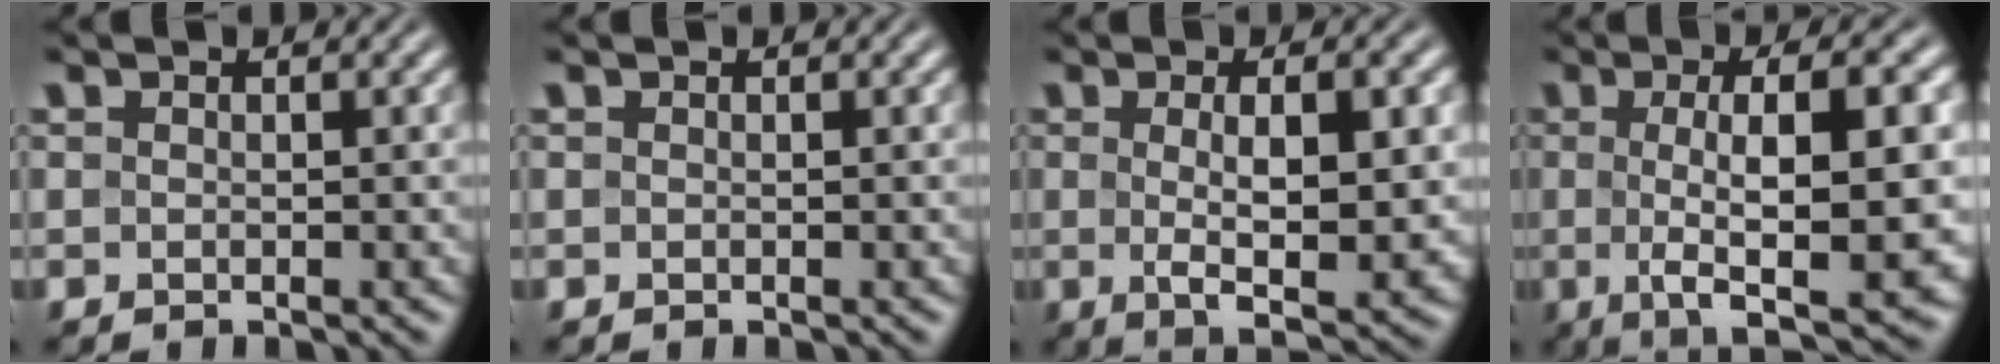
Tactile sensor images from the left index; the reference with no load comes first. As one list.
[{"total": 0.0}, {"total": 7.4, "force": [0.1, 2.2, 7.0], "torque": [-0.110, -0.007, 0.005]}, {"total": 11.6, "force": [-0.4, 3.3, 11.1], "torque": [-0.155, -0.001, -0.009]}]